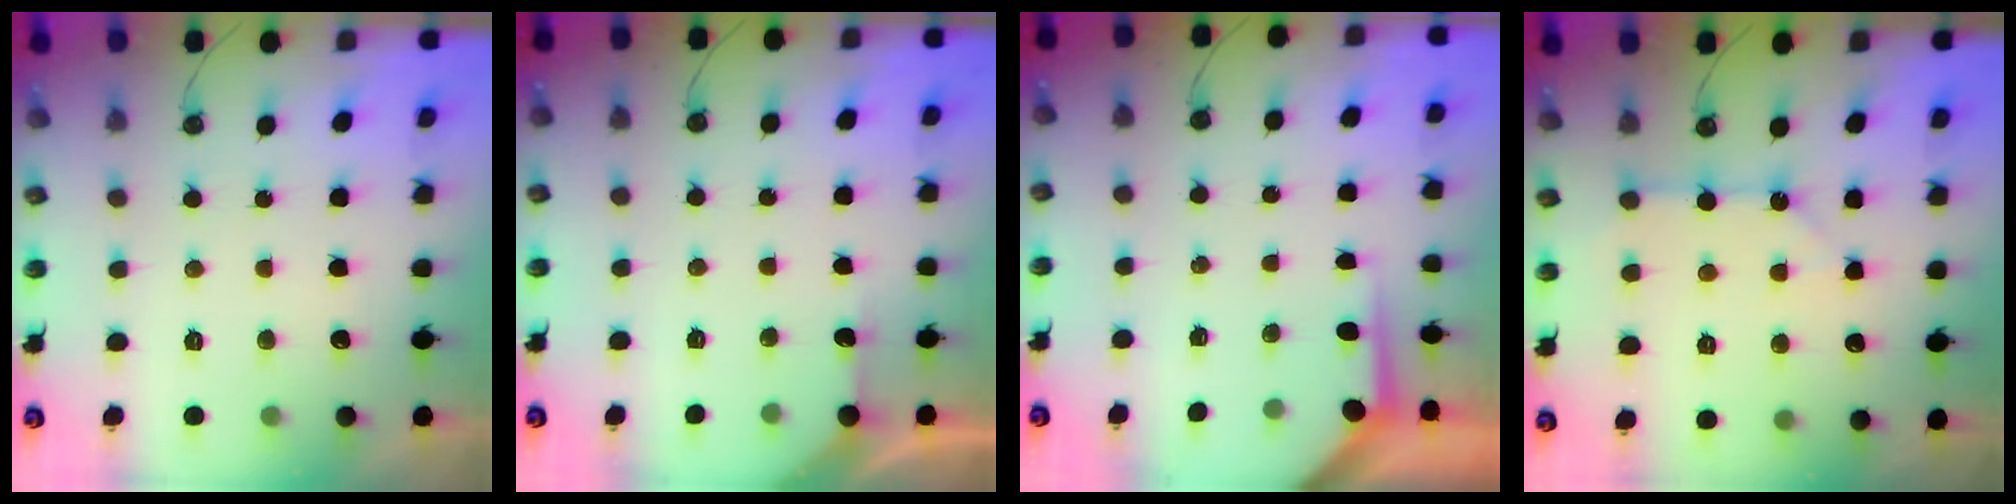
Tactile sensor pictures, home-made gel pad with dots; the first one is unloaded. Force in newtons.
{"total": 2.5, "press": 2.5, "slide": 0.2}
{"total": 3.2, "press": 3.2, "slide": 0.4}
{"total": 2.9, "press": 2.9, "slide": 0.5}